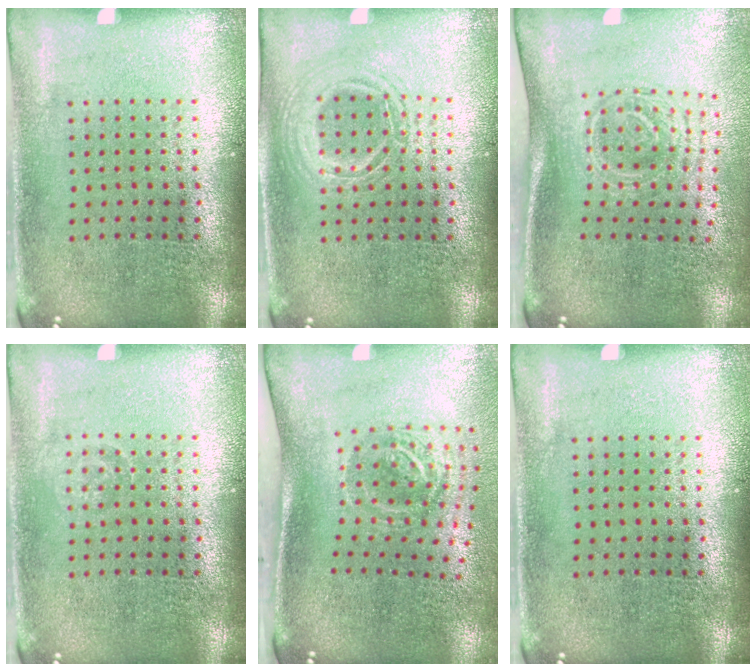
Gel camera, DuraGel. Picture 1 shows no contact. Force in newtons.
{"total": 1.2, "press": 1.2, "slide": 0.1}
{"total": 1.7, "press": 1.2, "slide": 1.2}
{"total": 0.7, "press": 0.7, "slide": 0.2}
{"total": 2.0, "press": 1.3, "slide": 1.6}
{"total": 0.0}